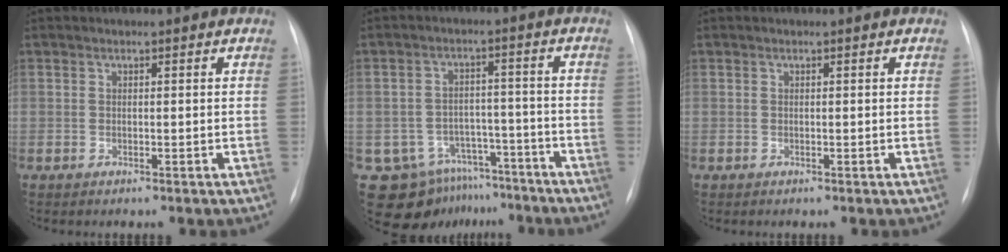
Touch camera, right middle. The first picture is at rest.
{"total": 10.6, "force": [-7.6, 7.2, 1.4], "torque": [-0.017, 0.041, -0.102]}
{"total": 0.0}